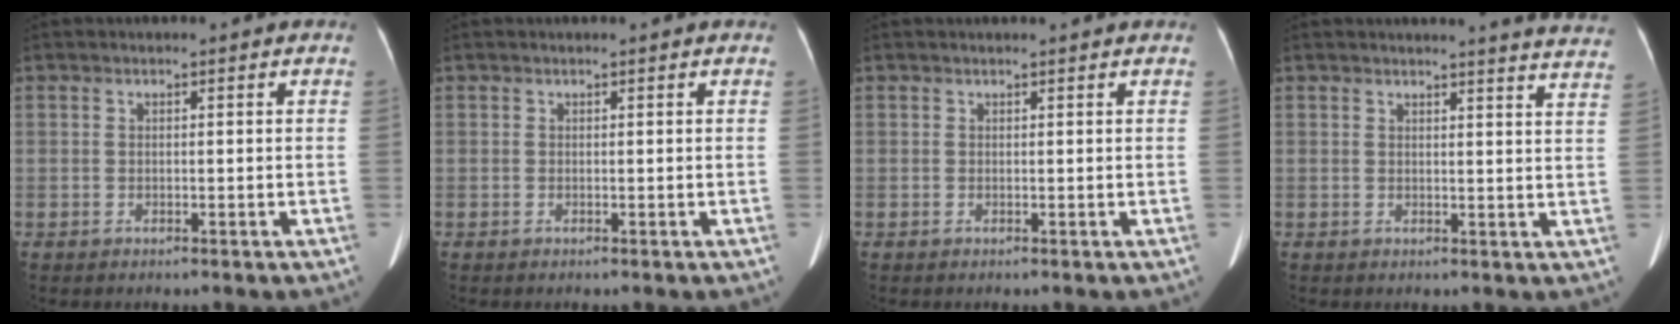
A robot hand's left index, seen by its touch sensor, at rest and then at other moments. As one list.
[{"total": 0.0}, {"total": 1.1, "force": [1.1, -0.2, 0.3], "torque": [-0.010, 0.004, 0.015]}, {"total": 12.1, "force": [11.8, -0.4, 2.8], "torque": [-0.019, -0.073, 0.101]}]